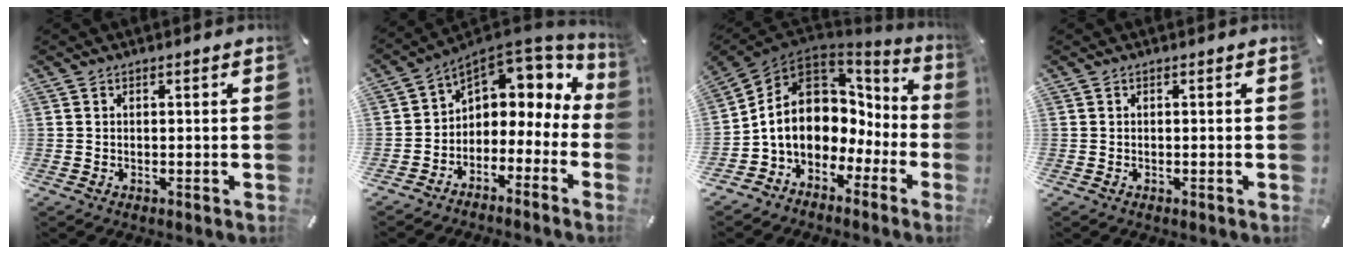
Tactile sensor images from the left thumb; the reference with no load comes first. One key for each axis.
{"total": 4.8, "fx": 1.3, "fy": 4.4, "fz": 1.5, "tx": -0.034, "ty": -0.029, "tz": 0.026}
{"total": 12.9, "fx": 0.7, "fy": 10.4, "fz": 7.6, "tx": -0.170, "ty": -0.015, "tz": 0.010}
{"total": 0.0}